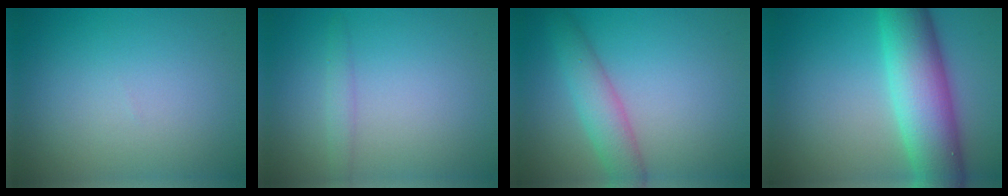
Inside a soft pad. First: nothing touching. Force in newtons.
{"total": 1.3, "press": 1.3, "slide": 0.1}
{"total": 3.6, "press": 3.6, "slide": 0.1}
{"total": 9.3, "press": 9.3, "slide": 0.4}